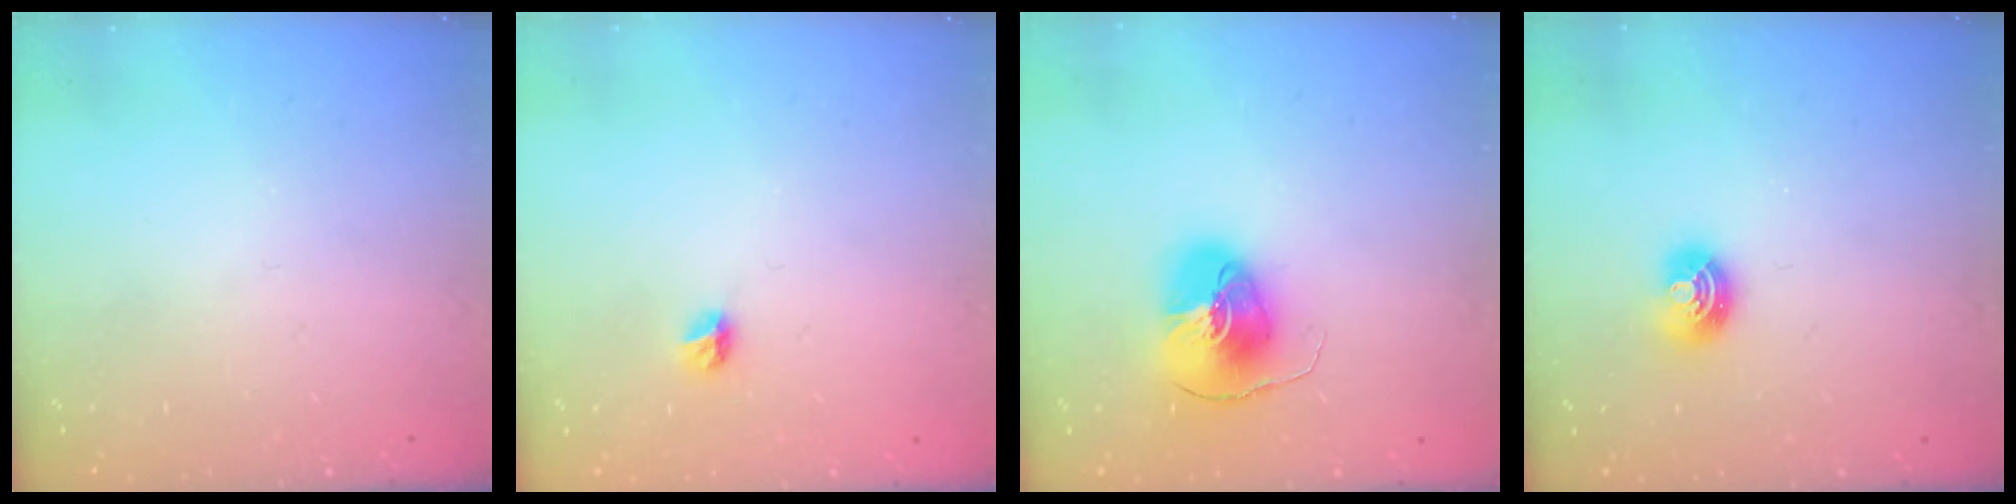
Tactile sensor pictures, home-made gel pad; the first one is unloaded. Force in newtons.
{"total": 4.4, "press": 4.4, "slide": 0.5}
{"total": 9.9, "press": 9.9, "slide": 1.3}
{"total": 6.6, "press": 6.6, "slide": 0.5}